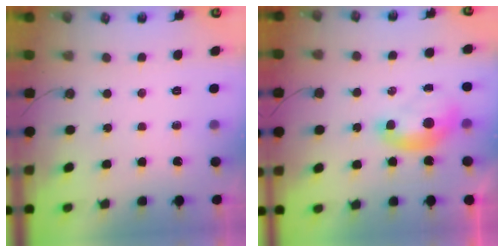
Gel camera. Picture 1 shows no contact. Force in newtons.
{"total": 1.5, "press": 1.4, "slide": 0.6}